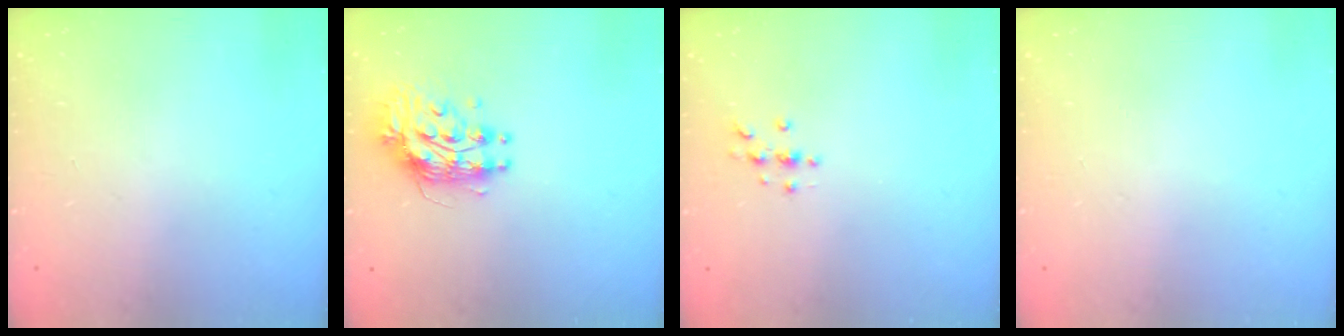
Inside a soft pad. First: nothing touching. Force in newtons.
{"total": 9.0, "press": 8.9, "slide": 0.7}
{"total": 3.0, "press": 3.0, "slide": 0.4}
{"total": 0.0}